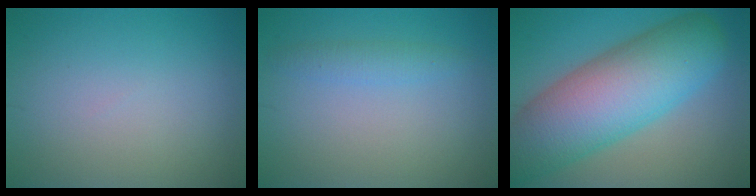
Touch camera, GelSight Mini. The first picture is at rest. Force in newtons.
{"total": 1.6, "press": 1.6, "slide": 0.1}
{"total": 12.1, "press": 12.1, "slide": 0.2}